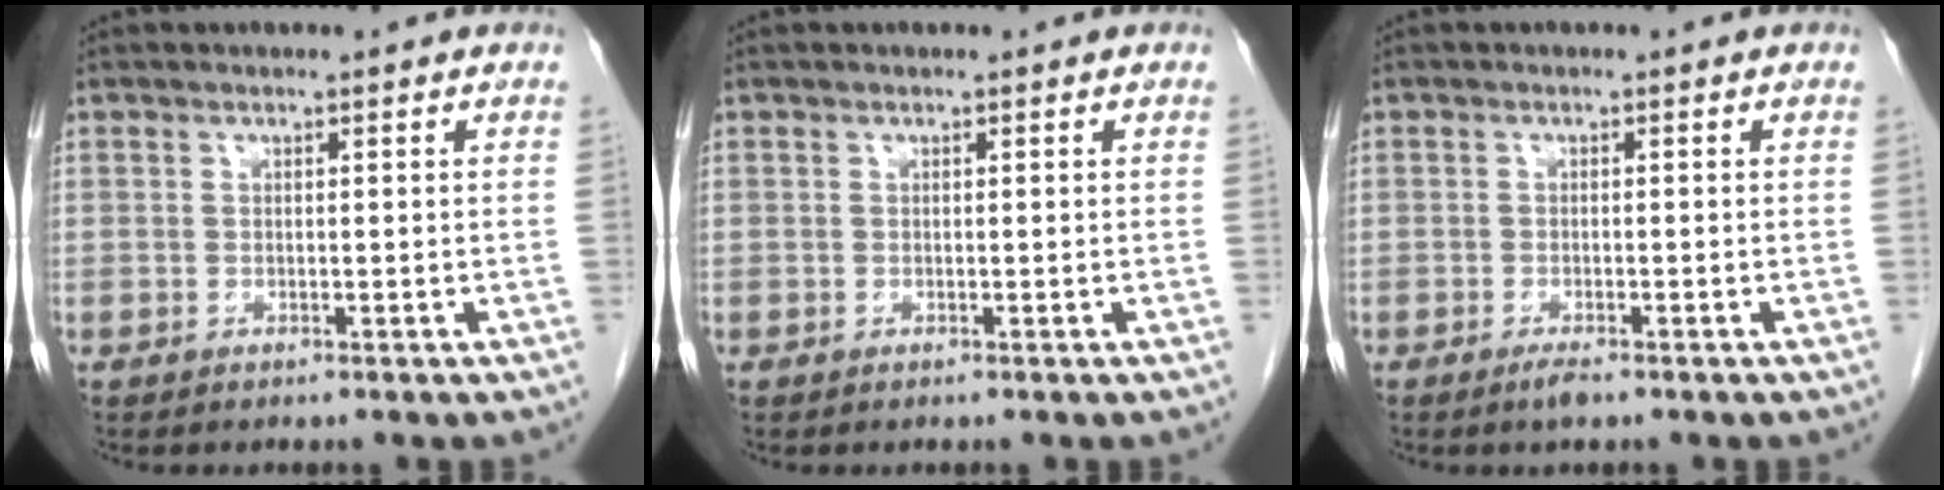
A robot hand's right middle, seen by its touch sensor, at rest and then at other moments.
{"total": 0.0}
{"total": 1.6, "force": [-1.2, 0.3, 1.0], "torque": [-0.023, -0.003, -0.019]}